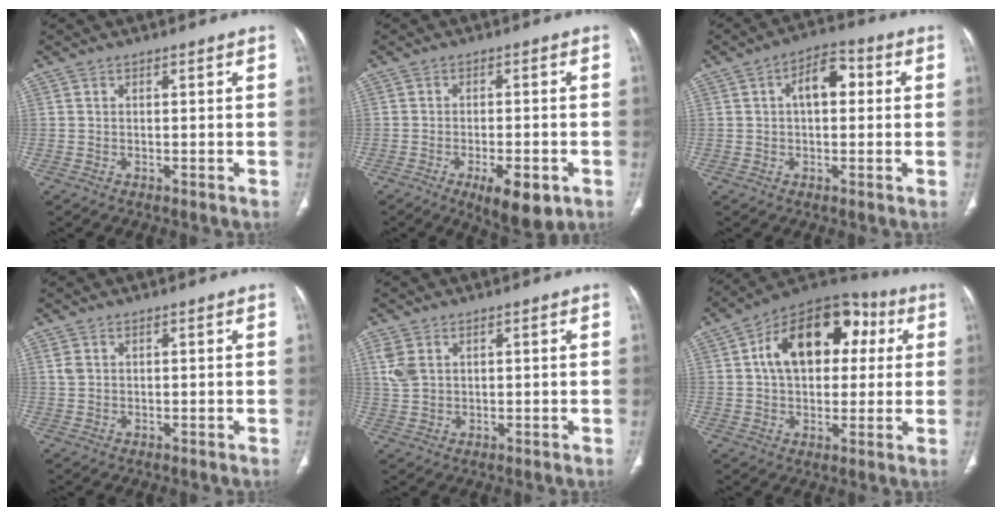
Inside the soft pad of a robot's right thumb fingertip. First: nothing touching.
{"total": 8.9, "force": [-4.1, 3.3, 7.2], "torque": [-0.098, 0.002, -0.052]}
{"total": 7.2, "force": [1.3, 4.1, 5.9], "torque": [-0.079, 0.022, 0.011]}
{"total": 1.7, "force": [0.8, 1.0, 1.0], "torque": [-0.026, 0.006, 0.026]}
{"total": 4.4, "force": [1.8, 2.8, 2.8], "torque": [-0.066, -0.002, 0.045]}
{"total": 19.1, "force": [4.3, 12.2, 14.0], "torque": [-0.183, 0.027, 0.057]}